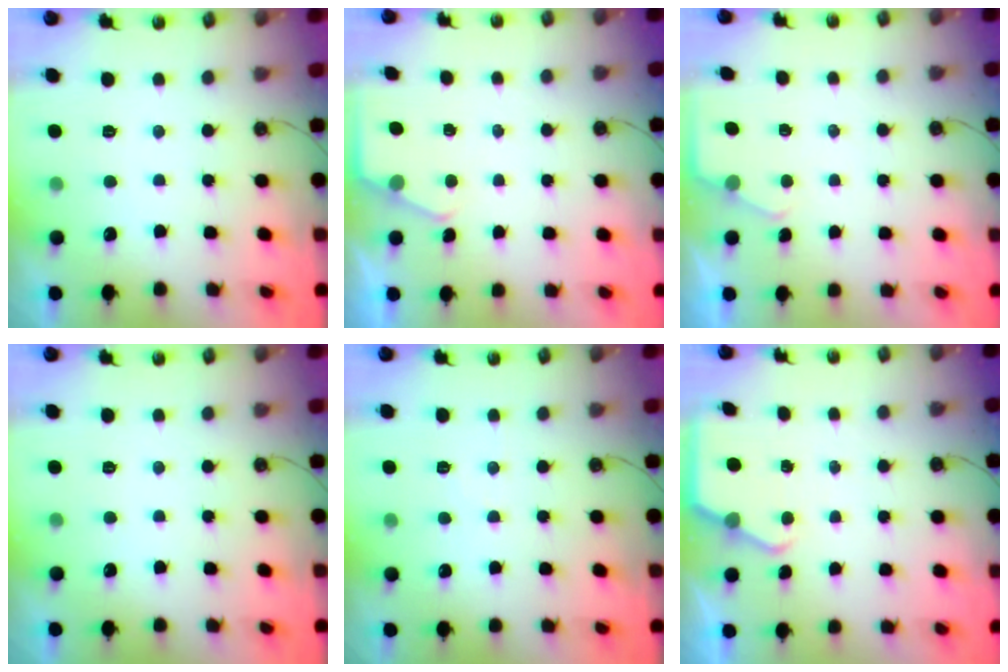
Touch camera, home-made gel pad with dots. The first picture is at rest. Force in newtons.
{"total": 2.3, "press": 2.3, "slide": 0.4}
{"total": 2.6, "press": 2.6, "slide": 0.4}
{"total": 0.0}
{"total": 2.4, "press": 2.4, "slide": 0.4}
{"total": 2.8, "press": 2.8, "slide": 0.0}